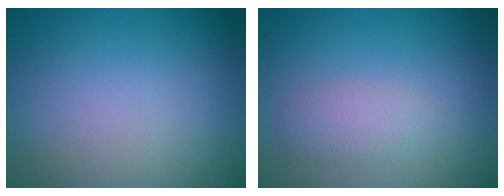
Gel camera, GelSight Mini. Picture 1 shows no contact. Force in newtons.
{"total": 1.9, "press": 1.9, "slide": 0.1}